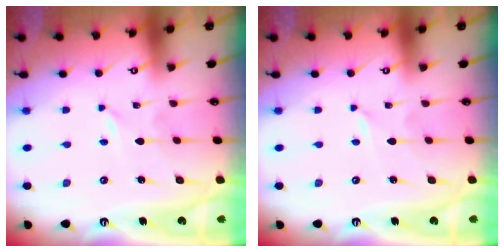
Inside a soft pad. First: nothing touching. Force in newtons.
{"total": 0.0}